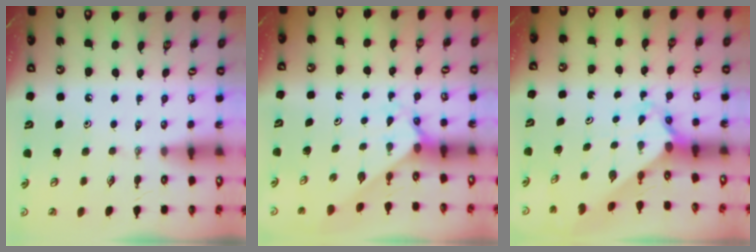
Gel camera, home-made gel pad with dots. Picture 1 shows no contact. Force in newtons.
{"total": 2.3, "press": 2.3, "slide": 0.2}
{"total": 2.1, "press": 2.1, "slide": 0.1}